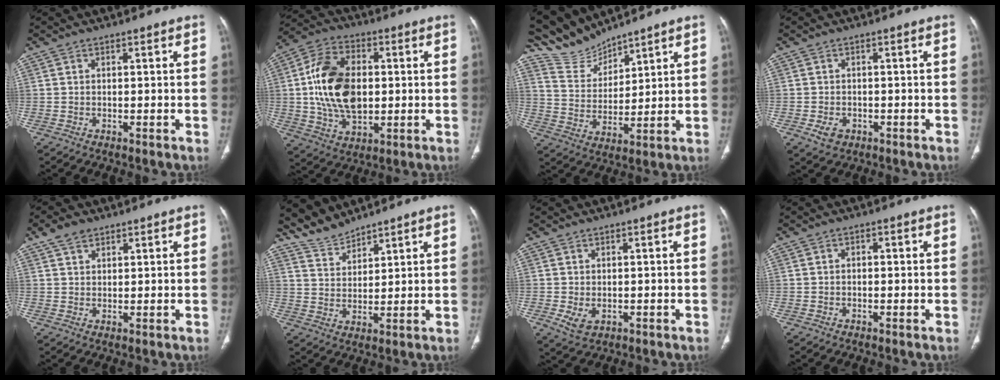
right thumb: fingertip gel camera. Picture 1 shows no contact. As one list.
[{"total": 18.6, "force": [1.5, 11.8, 14.3], "torque": [-0.251, 0.004, 0.032]}, {"total": 7.8, "force": [7.8, 1.1, 0.0], "torque": [0.004, -0.045, 0.174]}, {"total": 3.0, "force": [-1.1, 2.3, 1.5], "torque": [-0.023, 0.002, -0.012]}, {"total": 3.9, "force": [2.6, 2.2, 1.8], "torque": [-0.027, -0.007, 0.052]}, {"total": 5.1, "force": [5.0, 1.0, 0.3], "torque": [0.000, -0.030, 0.109]}, {"total": 3.2, "force": [-0.6, 2.3, 2.2], "torque": [-0.041, -0.007, 0.002]}, {"total": 0.9, "force": [0.0, 0.6, 0.7], "torque": [-0.006, 0.002, -0.003]}]